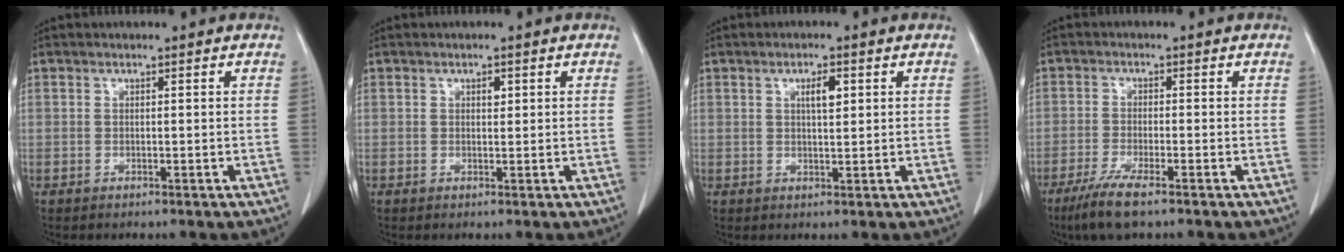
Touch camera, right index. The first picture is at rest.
{"total": 1.2, "force": [0.5, 0.6, 0.9], "torque": [-0.012, -0.001, 0.006]}
{"total": 3.0, "force": [1.1, 0.8, 2.7], "torque": [-0.046, 0.000, 0.017]}
{"total": 5.7, "force": [-3.8, 0.5, 4.2], "torque": [-0.086, -0.015, -0.069]}